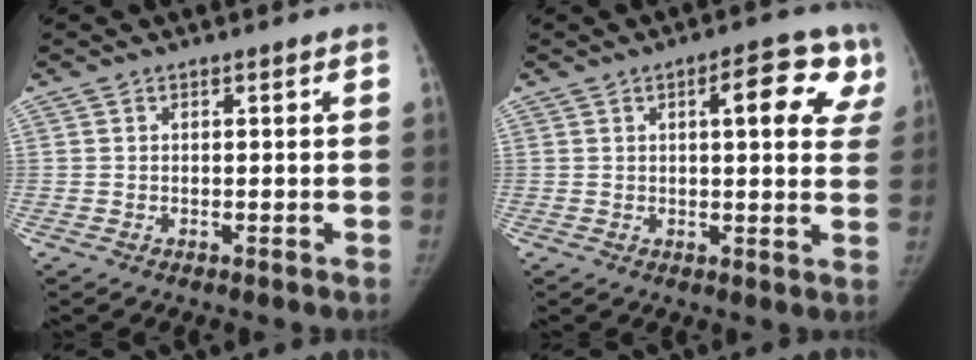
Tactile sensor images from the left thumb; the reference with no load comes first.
{"total": 11.5, "force": [4.7, 4.1, 9.6], "torque": [-0.080, -0.004, 0.049]}